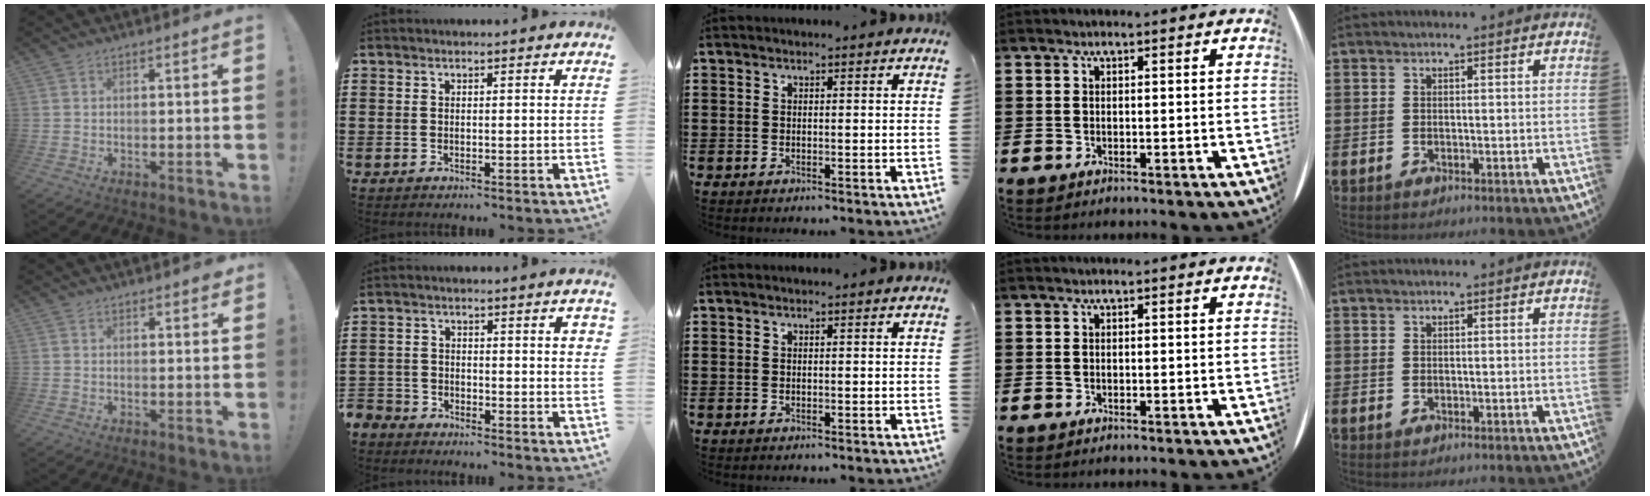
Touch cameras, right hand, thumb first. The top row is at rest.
{"thumb": {"total": 1.9, "force": [1.5, 0.9, 0.6], "torque": [0.008, -0.011, 0.025]}, "index": {"total": 3.2, "force": [-2.9, 1.0, 0.9], "torque": [-0.023, 0.003, -0.065]}}